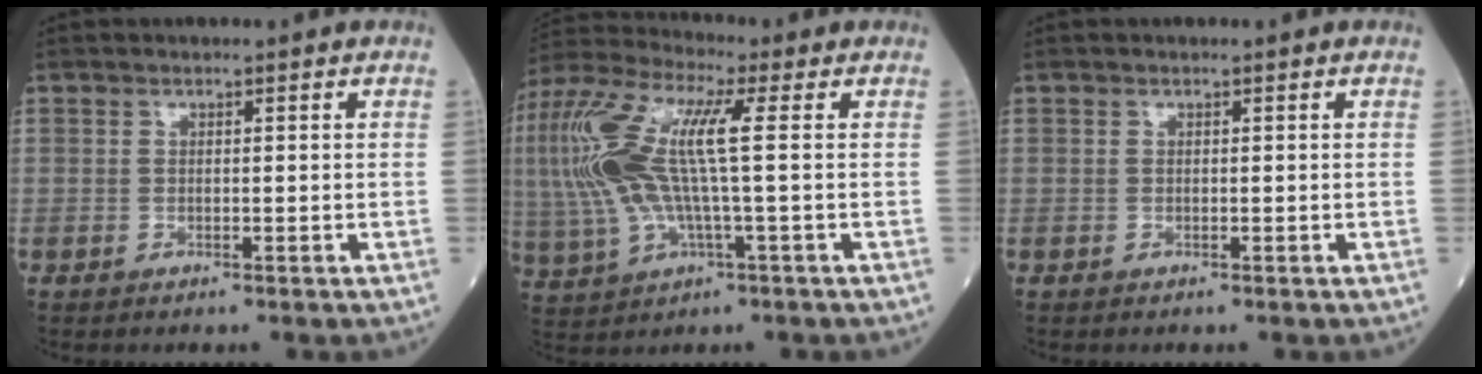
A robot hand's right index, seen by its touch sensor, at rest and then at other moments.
{"total": 17.0, "force": [1.9, 4.0, 16.4], "torque": [-0.383, 0.025, 0.032]}
{"total": 0.0}